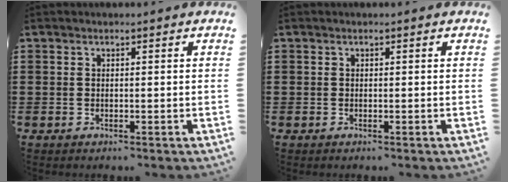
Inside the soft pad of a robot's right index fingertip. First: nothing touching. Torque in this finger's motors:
{"motor_torque": [0.08, -0.17, 0.00, 0.00]}